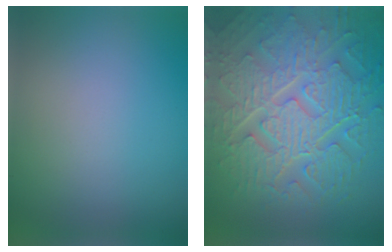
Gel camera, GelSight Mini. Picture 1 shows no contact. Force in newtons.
{"total": 10.5, "press": 7.0, "slide": 7.8}